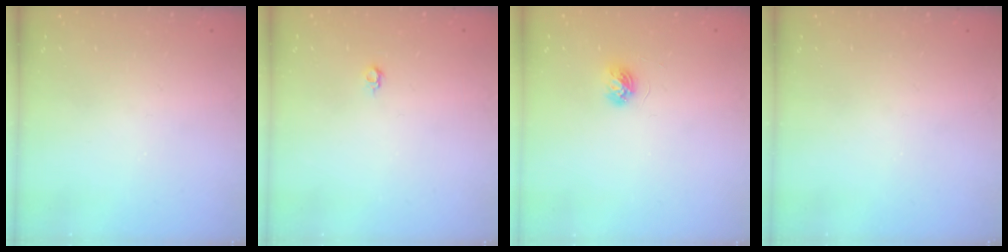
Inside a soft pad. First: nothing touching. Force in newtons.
{"total": 4.0, "press": 4.0, "slide": 0.6}
{"total": 4.6, "press": 4.6, "slide": 0.5}
{"total": 0.0}